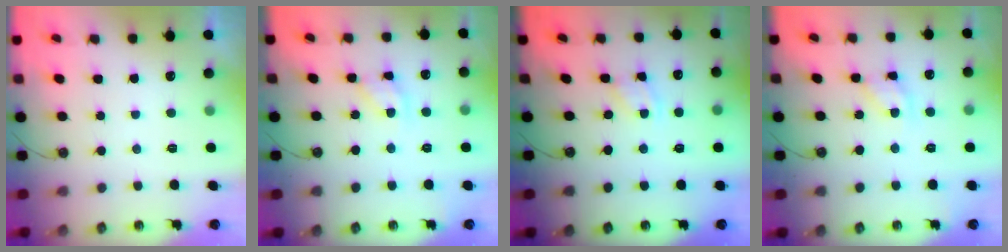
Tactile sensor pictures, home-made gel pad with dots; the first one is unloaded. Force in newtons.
{"total": 10.3, "press": 10.2, "slide": 0.7}
{"total": 1.8, "press": 1.8, "slide": 0.3}
{"total": 10.3, "press": 10.2, "slide": 0.7}